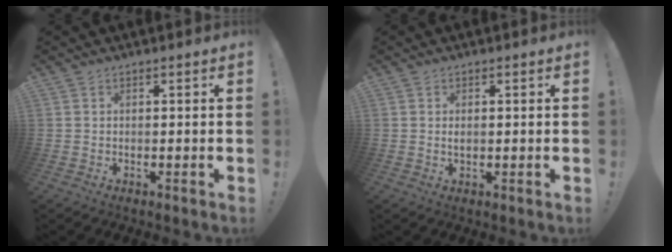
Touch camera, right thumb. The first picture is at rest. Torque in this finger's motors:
{"motor_torque": [-0.23, 0.05, -0.11, 0.10, 0.05]}